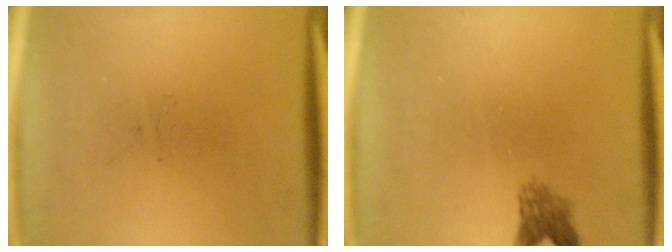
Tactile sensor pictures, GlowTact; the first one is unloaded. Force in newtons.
{"total": 2.4}